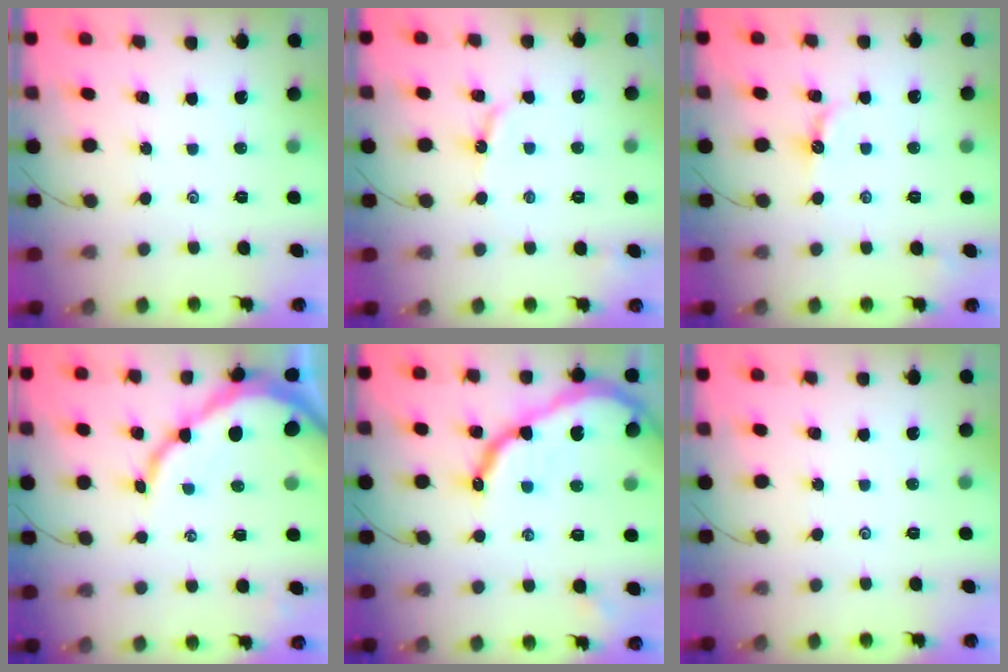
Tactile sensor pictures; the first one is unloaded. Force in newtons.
{"total": 4.4, "press": 4.4, "slide": 0.2}
{"total": 5.6, "press": 5.6, "slide": 0.6}
{"total": 11.7, "press": 11.7, "slide": 1.3}
{"total": 16.4, "press": 16.3, "slide": 1.4}
{"total": 0.0}